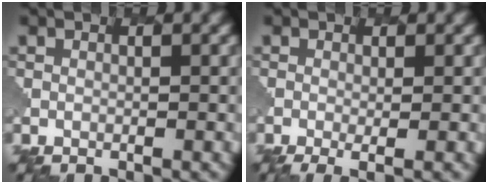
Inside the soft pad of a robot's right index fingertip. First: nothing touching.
{"total": 2.8, "force": [-0.6, 0.7, 2.6], "torque": [-0.040, -0.005, -0.008]}